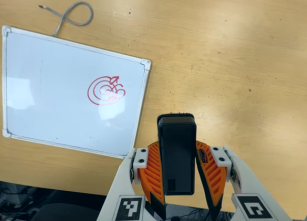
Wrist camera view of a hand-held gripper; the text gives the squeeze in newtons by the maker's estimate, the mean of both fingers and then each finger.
{"total": 7.3, "left": 5.7, "right": 8.9}